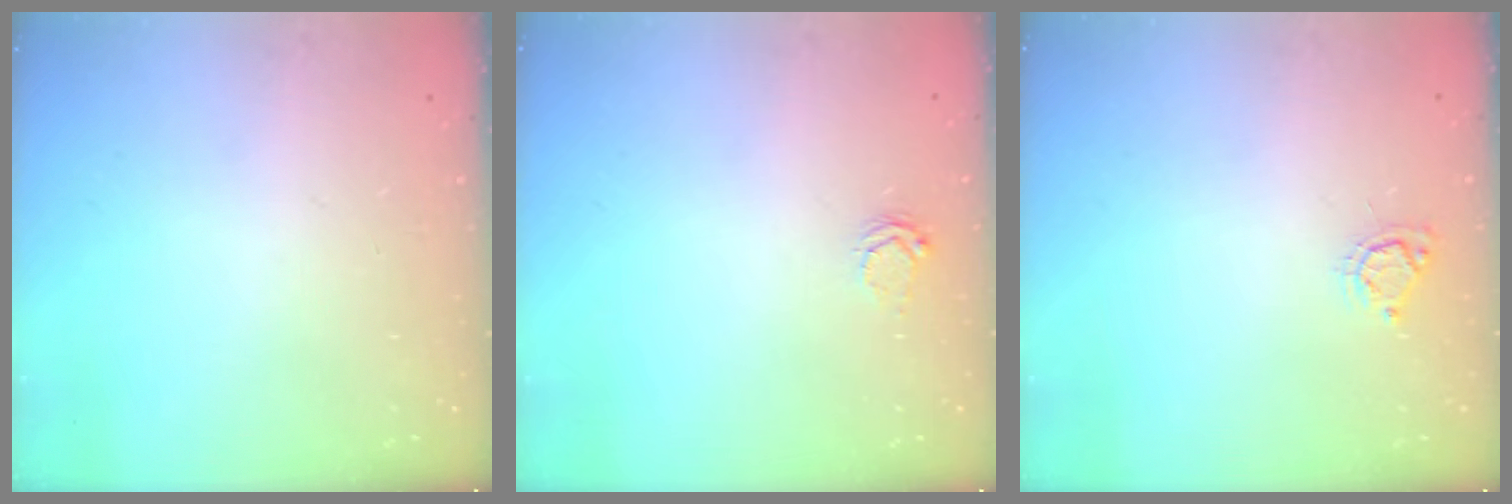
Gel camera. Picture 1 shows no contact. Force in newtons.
{"total": 2.6, "press": 2.6, "slide": 0.3}
{"total": 5.0, "press": 5.0, "slide": 0.5}